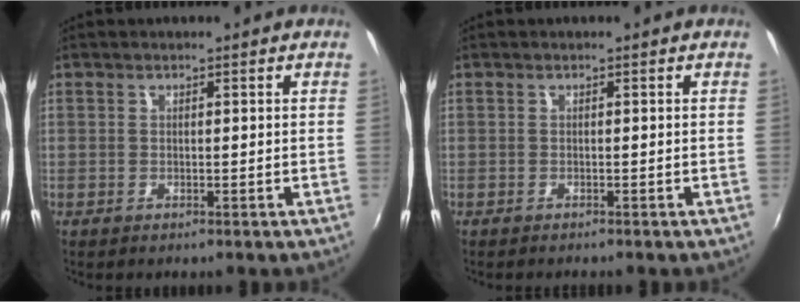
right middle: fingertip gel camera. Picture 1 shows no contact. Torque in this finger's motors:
{"motor_torque": [0.42, -0.36, 0.28, 0.07]}